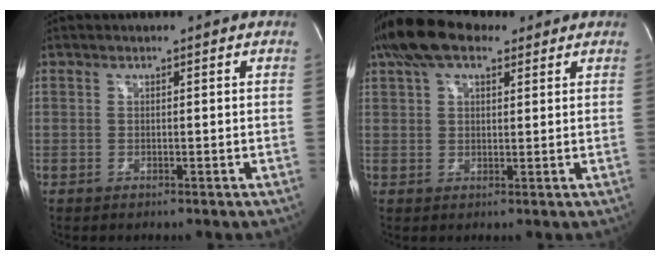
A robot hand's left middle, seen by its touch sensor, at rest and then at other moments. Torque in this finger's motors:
{"motor_torque": [1.24, -0.46, 0.15, 0.06]}